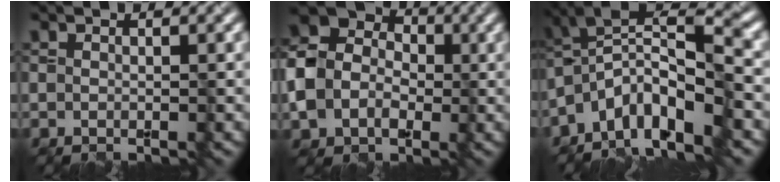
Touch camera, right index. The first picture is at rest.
{"total": 7.6, "force": [-1.2, 6.3, 4.1], "torque": [-0.084, 0.000, -0.024]}
{"total": 7.9, "force": [-4.5, 2.7, 6.0], "torque": [-0.088, 0.011, -0.088]}